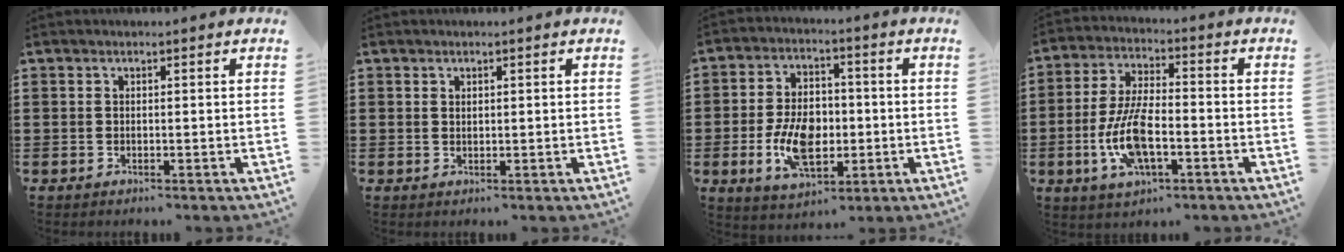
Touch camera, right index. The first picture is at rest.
{"total": 0.7, "force": [0.5, 0.3, 0.2], "torque": [-0.005, 0.000, 0.011]}
{"total": 9.9, "force": [-1.9, 5.9, 7.8], "torque": [-0.153, -0.002, -0.036]}
{"total": 10.3, "force": [-2.9, 3.9, 9.0], "torque": [-0.204, -0.013, -0.057]}